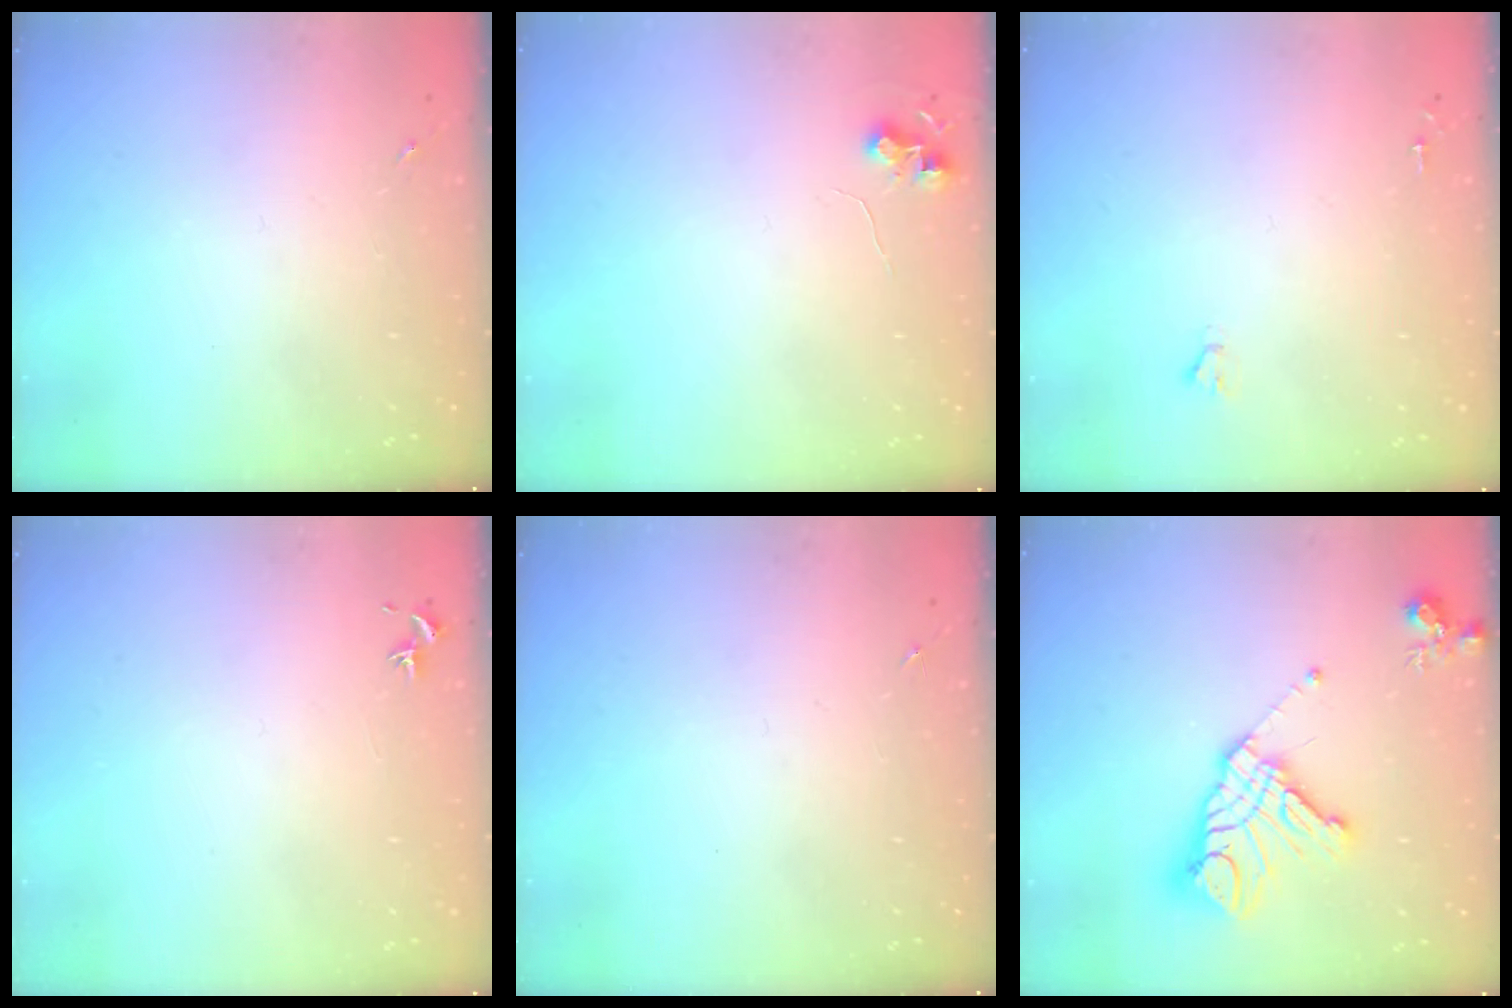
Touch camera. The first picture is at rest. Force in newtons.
{"total": 6.0, "press": 5.9, "slide": 0.7}
{"total": 1.6, "press": 1.6, "slide": 0.1}
{"total": 0.8, "press": 0.7, "slide": 0.3}
{"total": 0.0}
{"total": 18.0, "press": 17.9, "slide": 1.9}